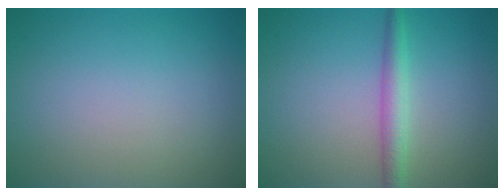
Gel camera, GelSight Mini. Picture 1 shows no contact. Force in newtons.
{"total": 2.6, "press": 2.6, "slide": 0.1}